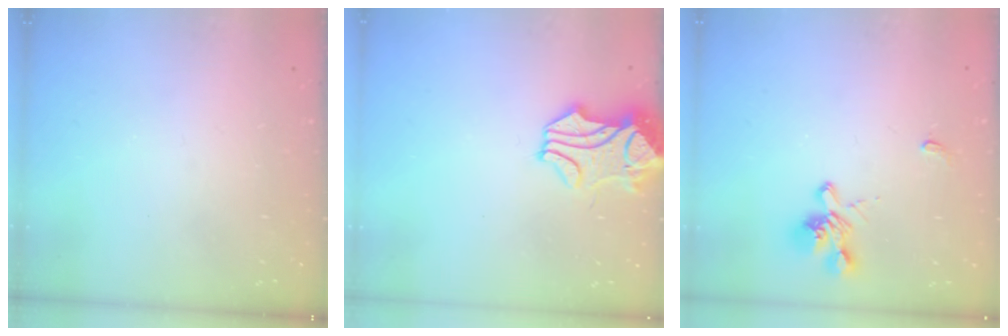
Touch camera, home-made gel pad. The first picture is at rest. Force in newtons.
{"total": 2.0, "press": 1.5, "slide": 1.4}
{"total": 1.9, "press": 1.5, "slide": 1.1}